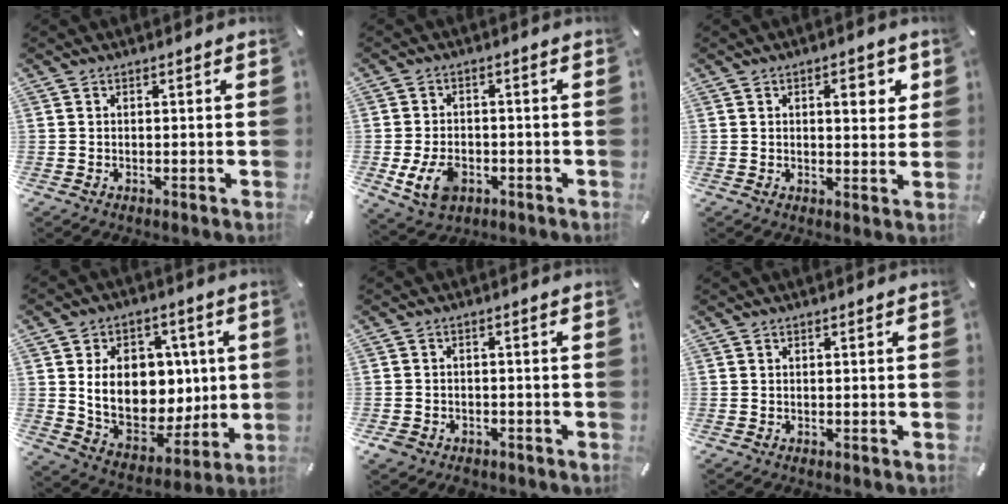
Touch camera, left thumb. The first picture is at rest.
{"total": 7.5, "force": [-2.4, 5.4, 4.7], "torque": [-0.095, 0.008, -0.044]}
{"total": 5.8, "force": [2.0, 2.8, 4.6], "torque": [-0.057, -0.006, 0.025]}
{"total": 16.1, "force": [2.6, 12.6, 9.6], "torque": [-0.168, -0.013, 0.059]}
{"total": 2.9, "force": [-1.9, 2.1, 0.7], "torque": [-0.017, 0.008, -0.040]}
{"total": 0.0}